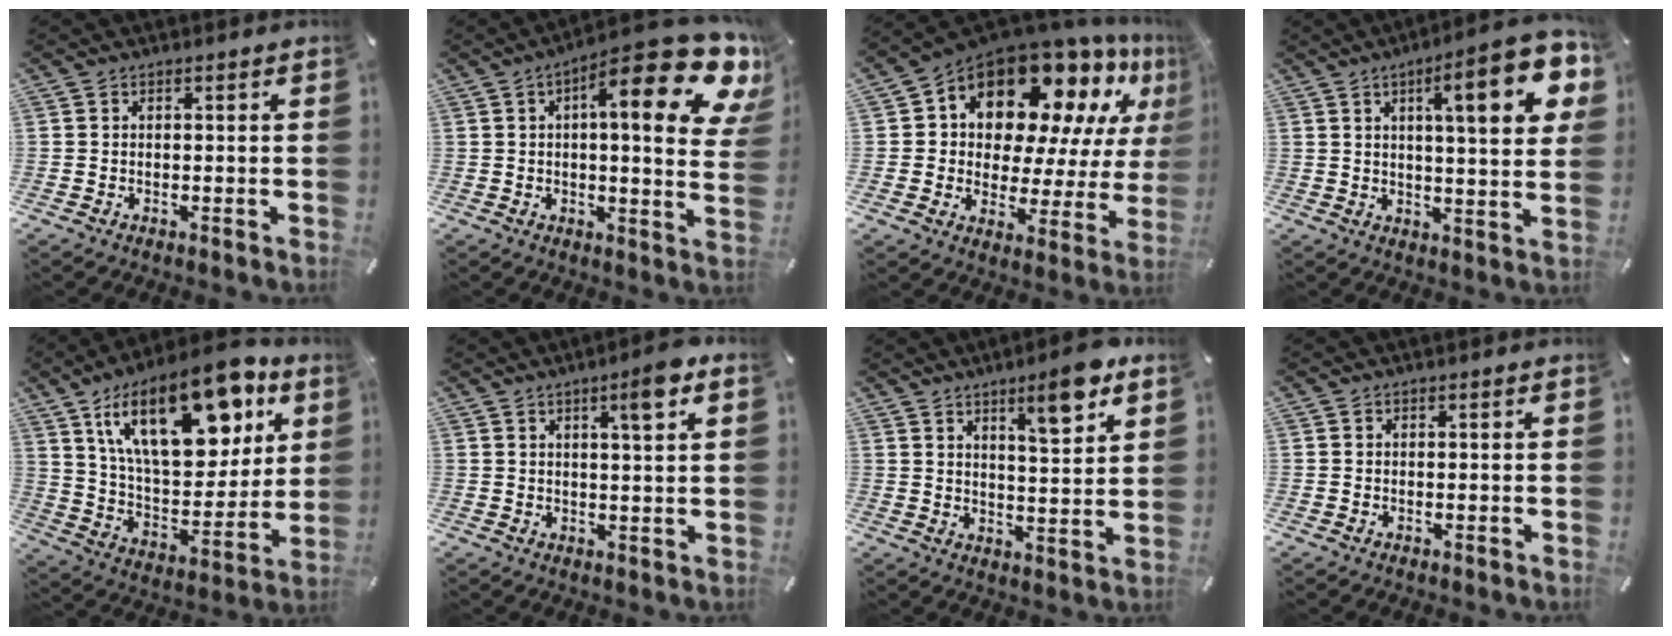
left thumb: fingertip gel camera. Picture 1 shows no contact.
{"total": 20.7, "force": [9.9, 5.4, 17.3], "torque": [-0.240, -0.076, 0.144]}
{"total": 16.7, "force": [12.1, 9.2, 7.0], "torque": [-0.124, -0.099, 0.208]}
{"total": 17.7, "force": [6.9, 4.2, 15.7], "torque": [-0.227, -0.022, 0.093]}
{"total": 26.0, "force": [14.0, 12.4, 18.1], "torque": [-0.299, -0.063, 0.234]}
{"total": 6.6, "force": [3.5, 0.6, 5.6], "torque": [-0.092, -0.008, 0.051]}
{"total": 9.9, "force": [6.9, 2.4, 6.8], "torque": [-0.082, -0.046, 0.108]}
{"total": 0.0}